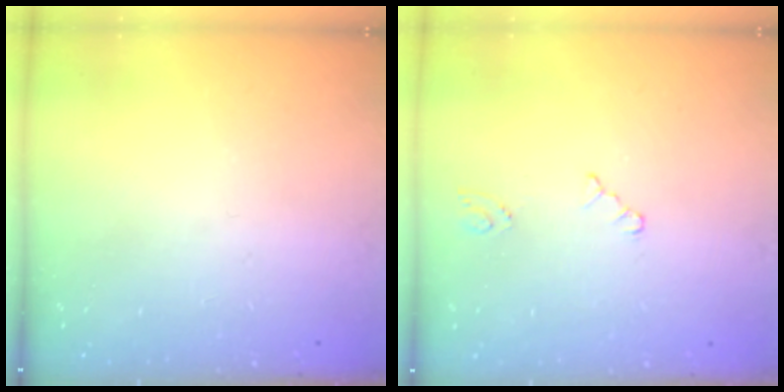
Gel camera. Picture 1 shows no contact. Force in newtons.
{"total": 3.2, "press": 3.2, "slide": 0.4}